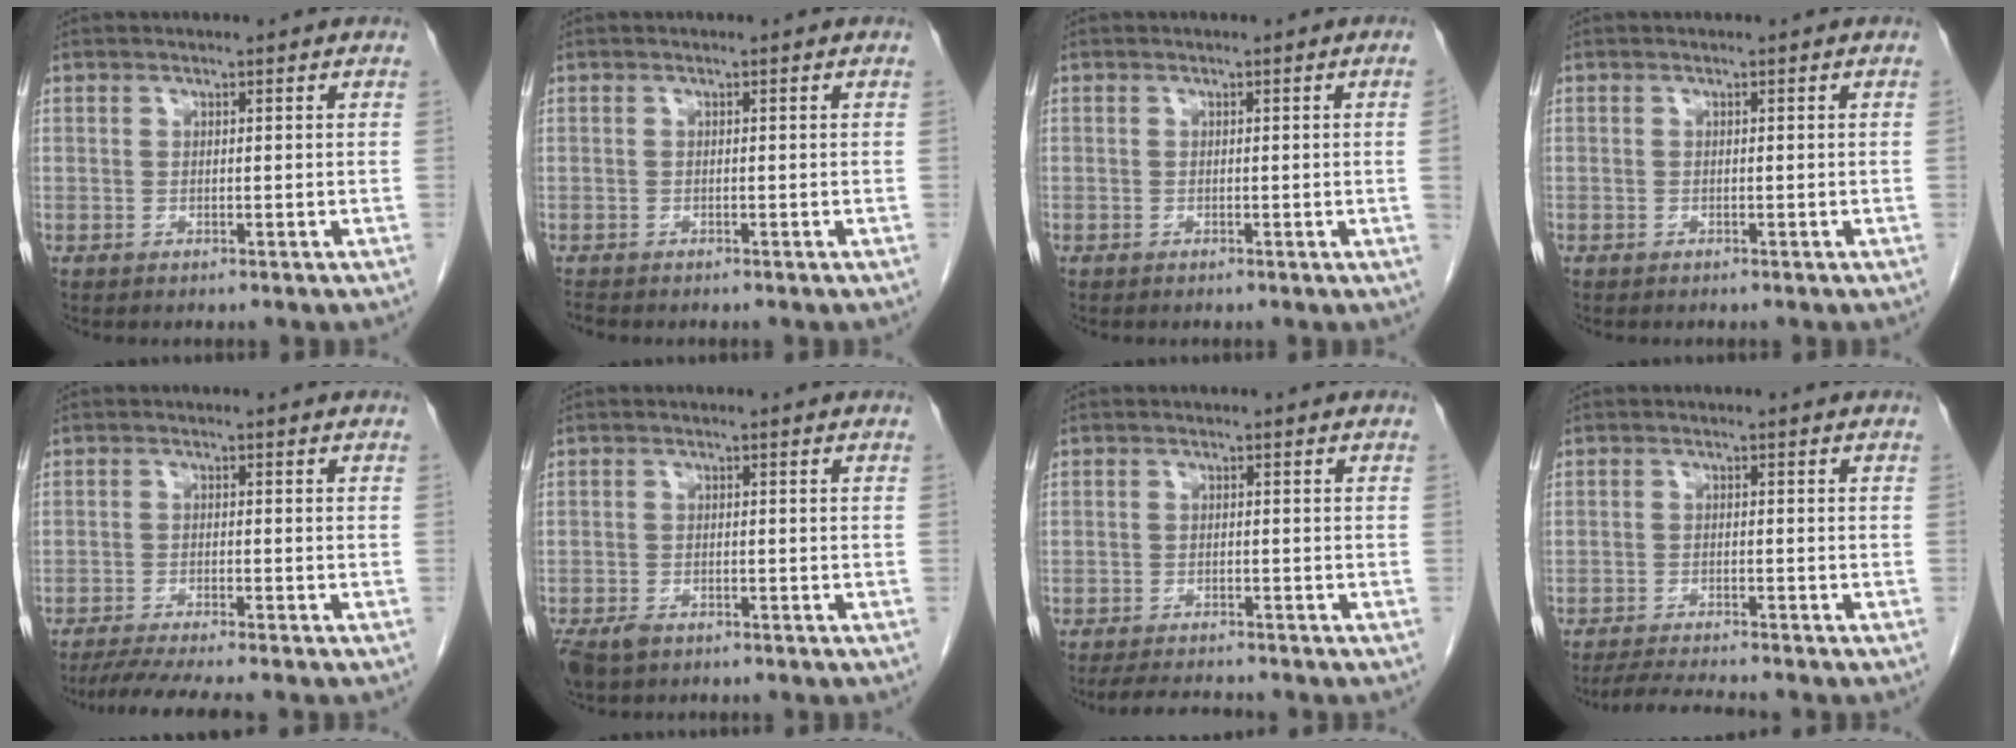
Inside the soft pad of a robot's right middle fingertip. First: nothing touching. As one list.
[{"total": 0.7, "force": [-0.7, 0.1, 0.1], "torque": [-0.010, -0.004, -0.014]}, {"total": 1.5, "force": [-0.2, -0.7, 1.3], "torque": [-0.010, 0.000, -0.002]}, {"total": 0.0}, {"total": 7.1, "force": [-6.2, -0.3, 3.6], "torque": [-0.050, -0.017, -0.101]}, {"total": 4.7, "force": [-3.3, 2.5, 2.3], "torque": [-0.047, -0.007, -0.055]}, {"total": 4.7, "force": [-4.4, 0.4, 1.4], "torque": [-0.023, -0.015, -0.072]}, {"total": 5.5, "force": [-5.2, -0.1, 1.9], "torque": [-0.033, -0.018, -0.087]}]